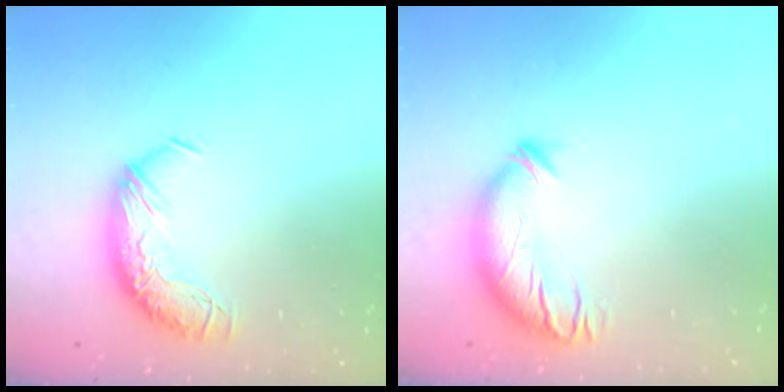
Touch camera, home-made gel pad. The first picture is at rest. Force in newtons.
{"total": 3.8, "press": 3.0, "slide": 2.3}